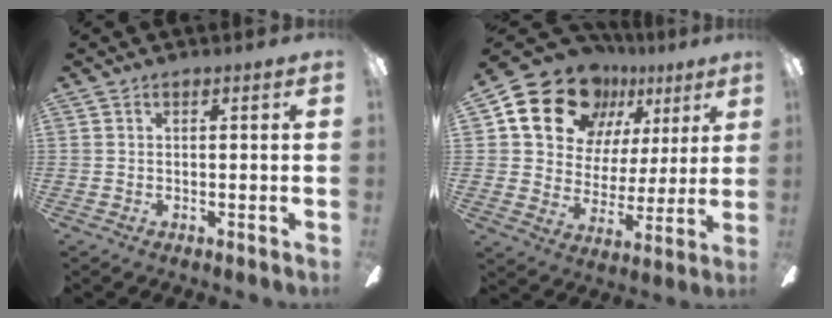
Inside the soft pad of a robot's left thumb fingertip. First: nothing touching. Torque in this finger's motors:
{"motor_torque": [0.34, 0.66, 1.39, -1.38, 0.29]}